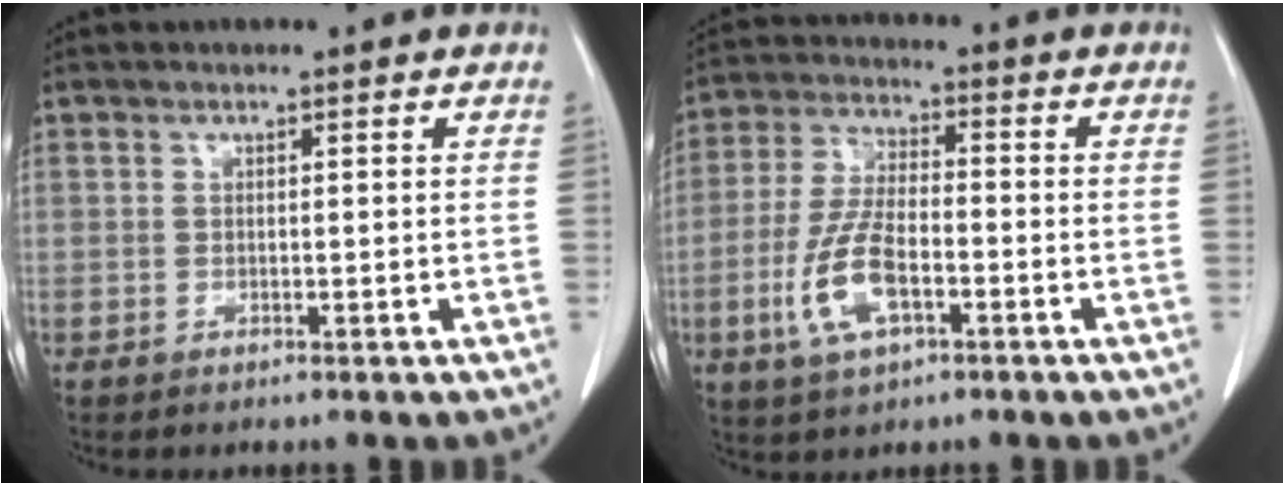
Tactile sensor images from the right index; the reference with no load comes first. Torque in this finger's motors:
{"motor_torque": [0.31, 0.13, 0.04, -0.01]}